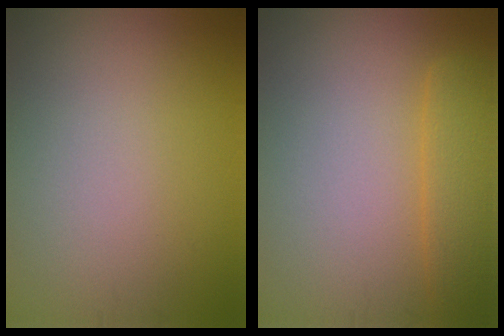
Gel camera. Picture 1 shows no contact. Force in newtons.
{"total": 3.3, "press": 3.3, "slide": 0.1}